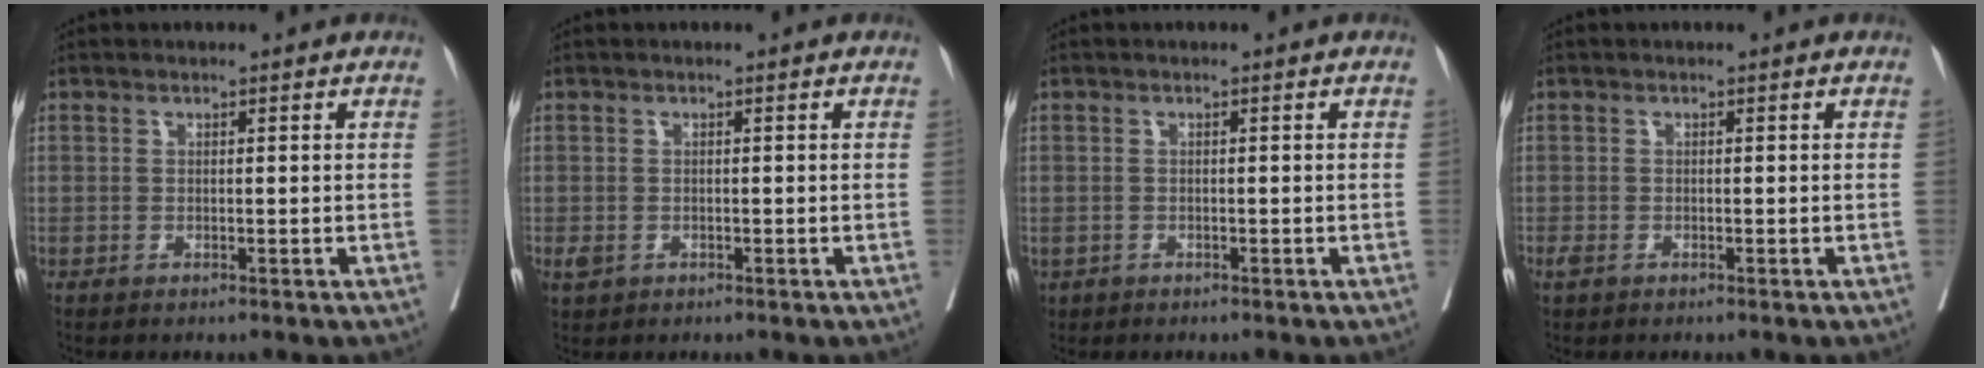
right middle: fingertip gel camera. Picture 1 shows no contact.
{"total": 1.6, "force": [-0.6, 1.2, 0.8], "torque": [-0.016, 0.001, -0.004]}
{"total": 1.3, "force": [-0.8, 0.9, 0.5], "torque": [-0.012, 0.001, -0.010]}
{"total": 1.1, "force": [-0.6, 0.7, 0.6], "torque": [-0.017, -0.001, -0.008]}